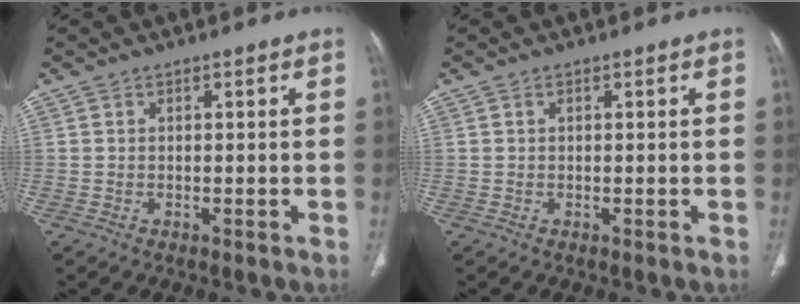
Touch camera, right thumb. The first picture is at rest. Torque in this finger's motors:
{"motor_torque": [-0.32, 0.13, -0.31, -0.09, 0.08]}